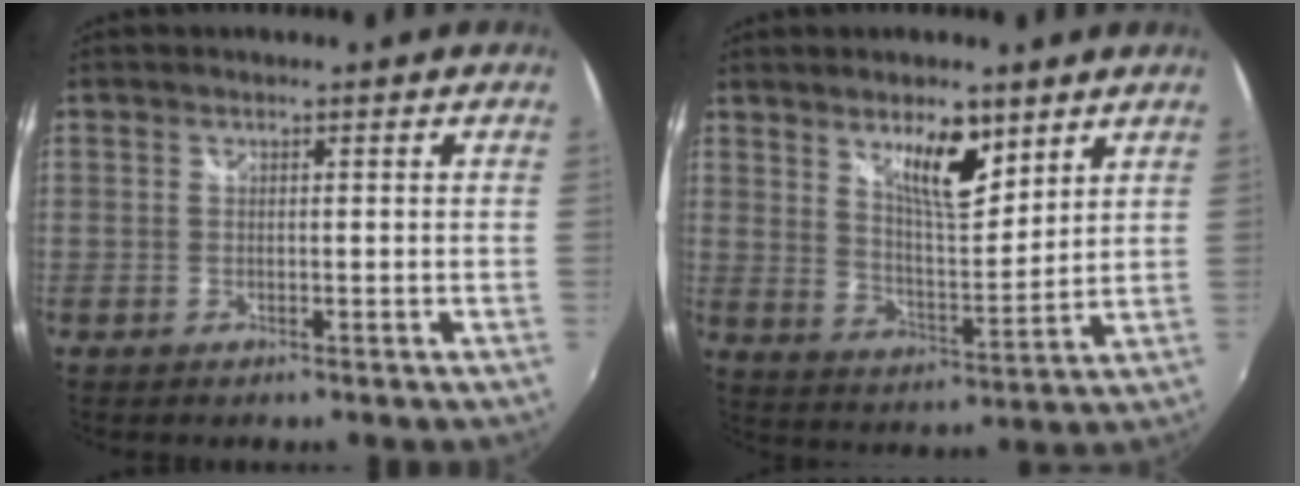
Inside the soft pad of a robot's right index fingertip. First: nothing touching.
{"total": 10.0, "force": [6.3, 3.0, 7.2], "torque": [-0.113, -0.004, 0.113]}